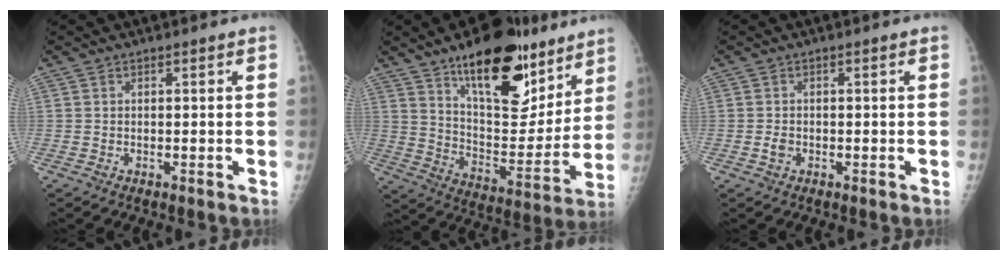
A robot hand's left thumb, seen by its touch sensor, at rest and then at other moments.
{"total": 23.7, "force": [15.0, 10.1, 15.3], "torque": [-0.175, -0.077, 0.236]}
{"total": 1.4, "force": [-0.6, 1.1, 0.7], "torque": [-0.013, 0.004, -0.012]}